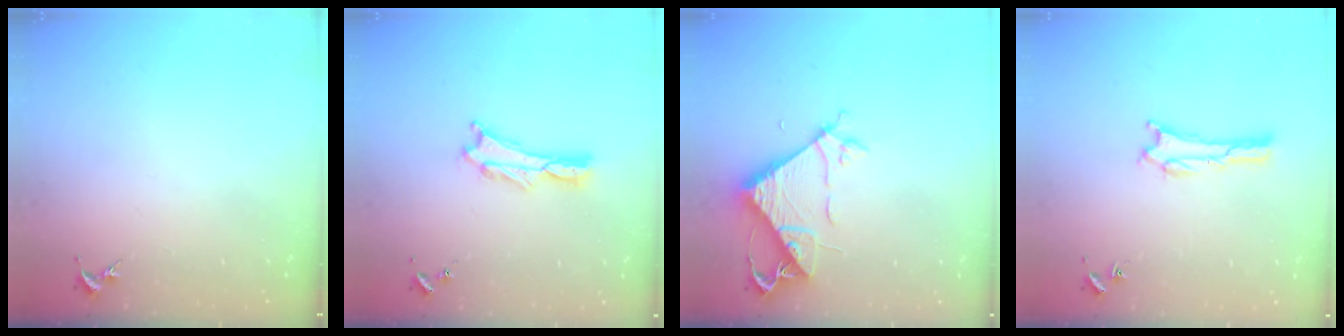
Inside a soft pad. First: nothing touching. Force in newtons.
{"total": 1.1, "press": 1.1, "slide": 0.2}
{"total": 7.1, "press": 7.1, "slide": 0.6}
{"total": 1.3, "press": 1.3, "slide": 0.4}